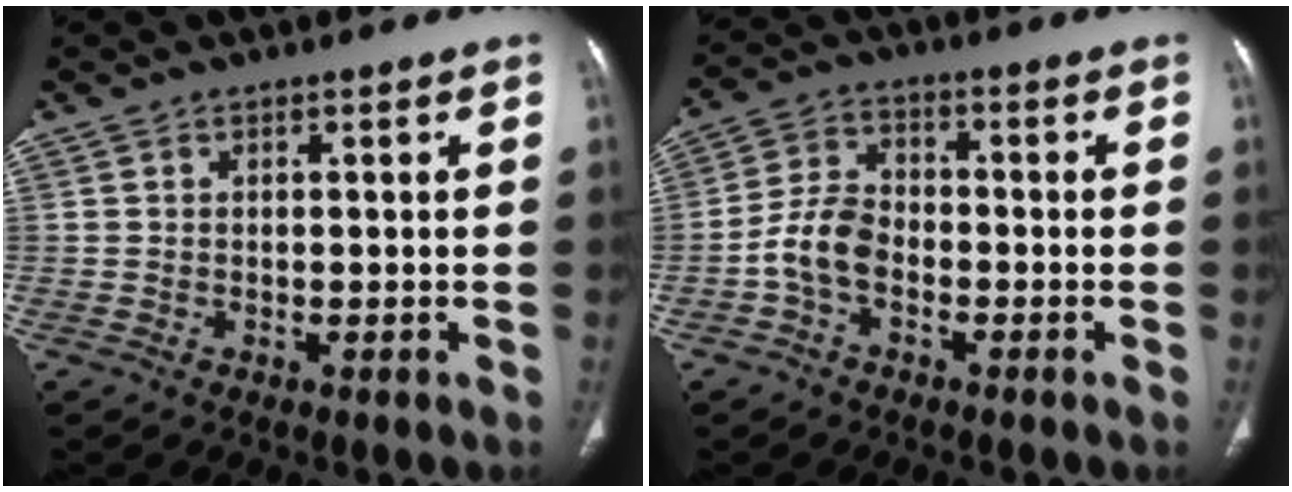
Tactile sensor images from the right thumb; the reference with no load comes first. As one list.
[{"total": 6.8, "force": [-2.5, 4.3, 4.6], "torque": [-0.085, 0.025, -0.058]}]